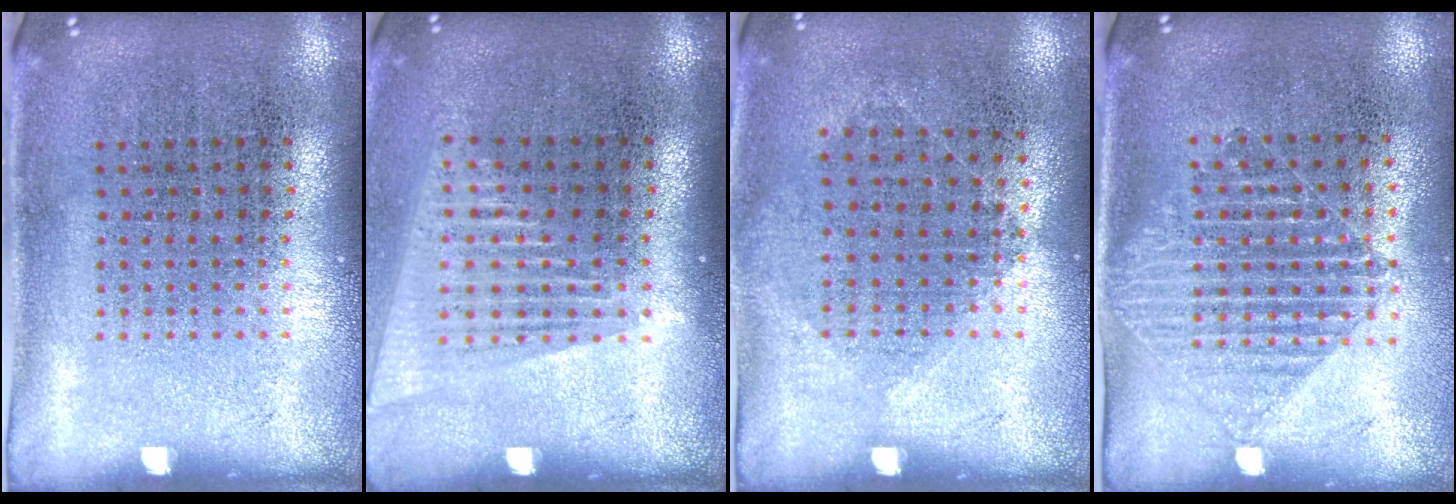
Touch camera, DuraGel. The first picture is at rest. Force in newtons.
{"total": 1.6, "press": 1.4, "slide": 0.8}
{"total": 1.0, "press": 0.9, "slide": 0.4}
{"total": 1.5, "press": 1.3, "slide": 0.7}